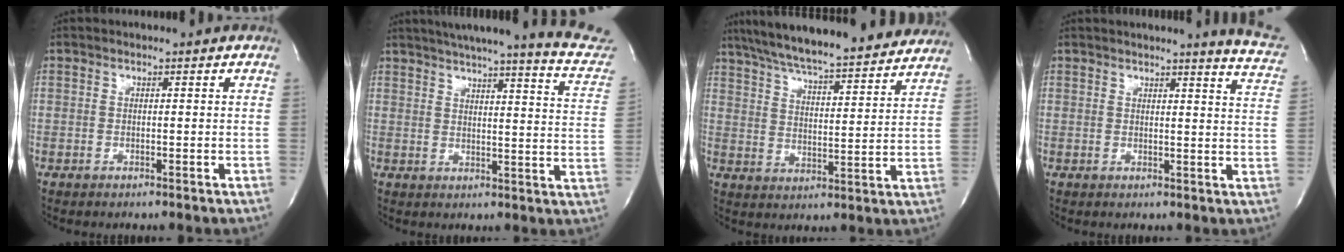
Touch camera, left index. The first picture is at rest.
{"total": 22.4, "force": [19.7, 1.1, 10.5], "torque": [-0.144, -0.056, 0.224]}
{"total": 25.4, "force": [22.7, 3.2, 11.1], "torque": [-0.185, -0.006, 0.304]}
{"total": 8.5, "force": [8.0, -0.4, 2.9], "torque": [-0.023, -0.061, 0.060]}